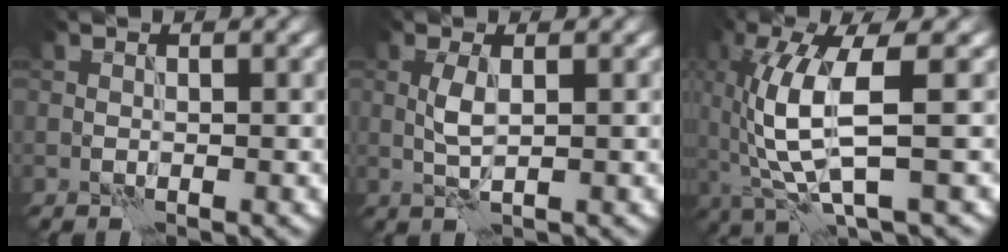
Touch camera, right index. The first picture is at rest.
{"total": 1.9, "force": [0.2, 0.5, 1.9], "torque": [-0.045, 0.004, 0.004]}
{"total": 7.0, "force": [-0.2, 1.7, 6.8], "torque": [-0.156, -0.001, 0.002]}